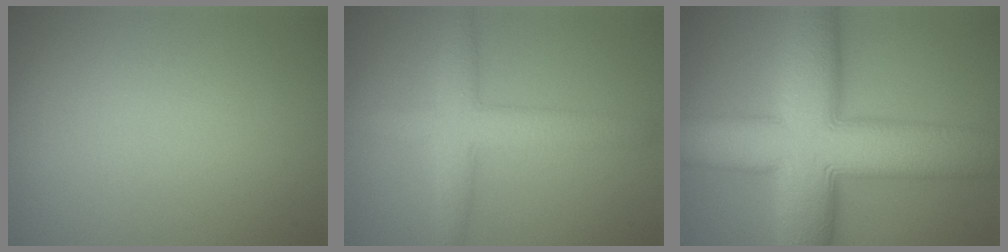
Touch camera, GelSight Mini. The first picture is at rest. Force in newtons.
{"total": 4.4, "press": 4.4, "slide": 0.2}
{"total": 14.2, "press": 14.2, "slide": 0.3}